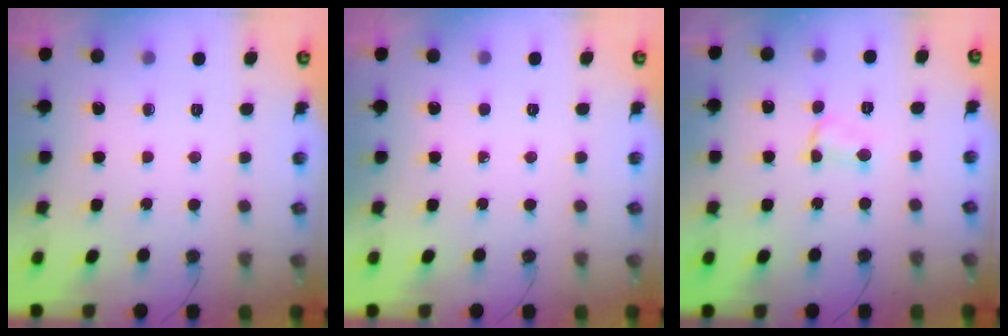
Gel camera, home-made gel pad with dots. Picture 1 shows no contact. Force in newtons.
{"total": 0.0}
{"total": 2.9, "press": 2.9, "slide": 0.5}